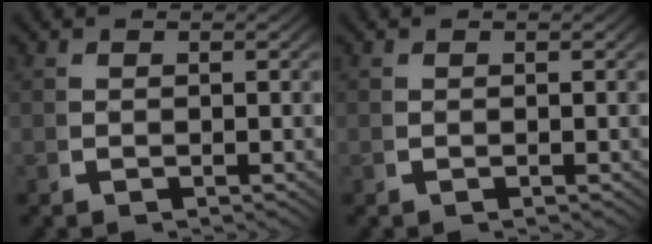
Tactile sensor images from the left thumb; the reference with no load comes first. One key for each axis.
{"total": 0.0}